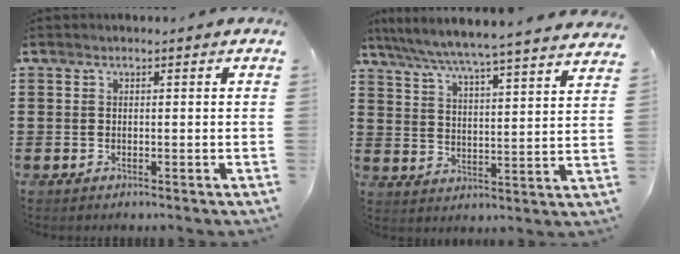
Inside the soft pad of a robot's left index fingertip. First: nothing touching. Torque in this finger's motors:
{"motor_torque": [1.07, -1.07, 0.14, -0.04]}